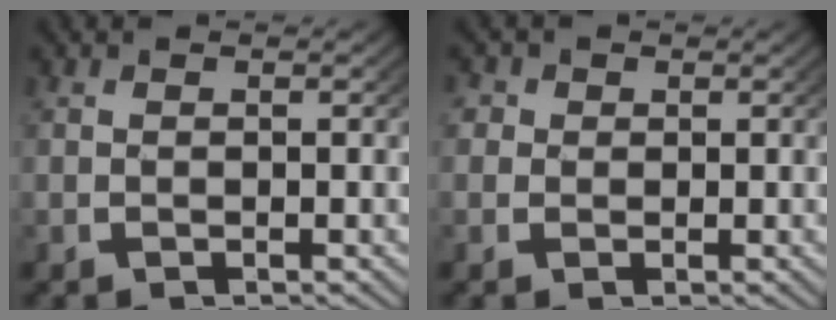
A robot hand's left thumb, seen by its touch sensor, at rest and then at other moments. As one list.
[{"total": 2.7, "force": [0.7, 2.4, 0.9], "torque": [-0.019, -0.002, 0.007]}]